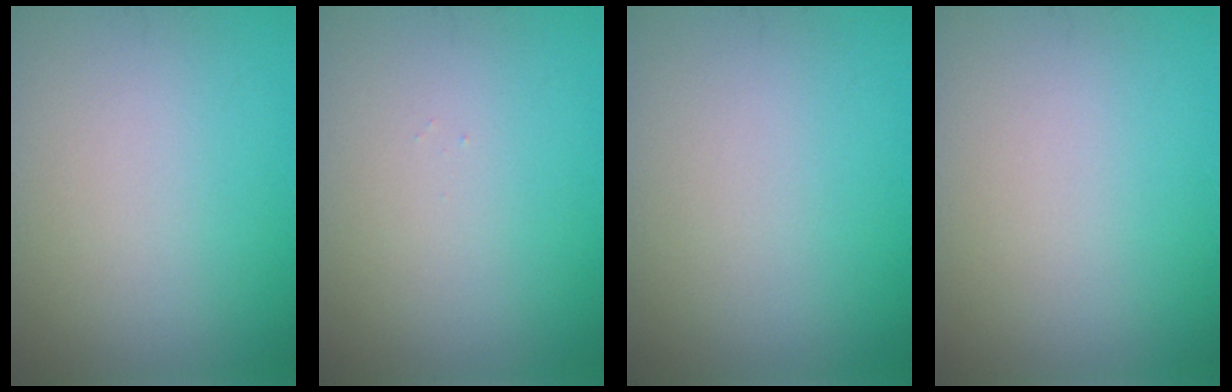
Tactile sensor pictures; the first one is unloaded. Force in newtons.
{"total": 0.0}
{"total": 0.0}
{"total": 0.0}